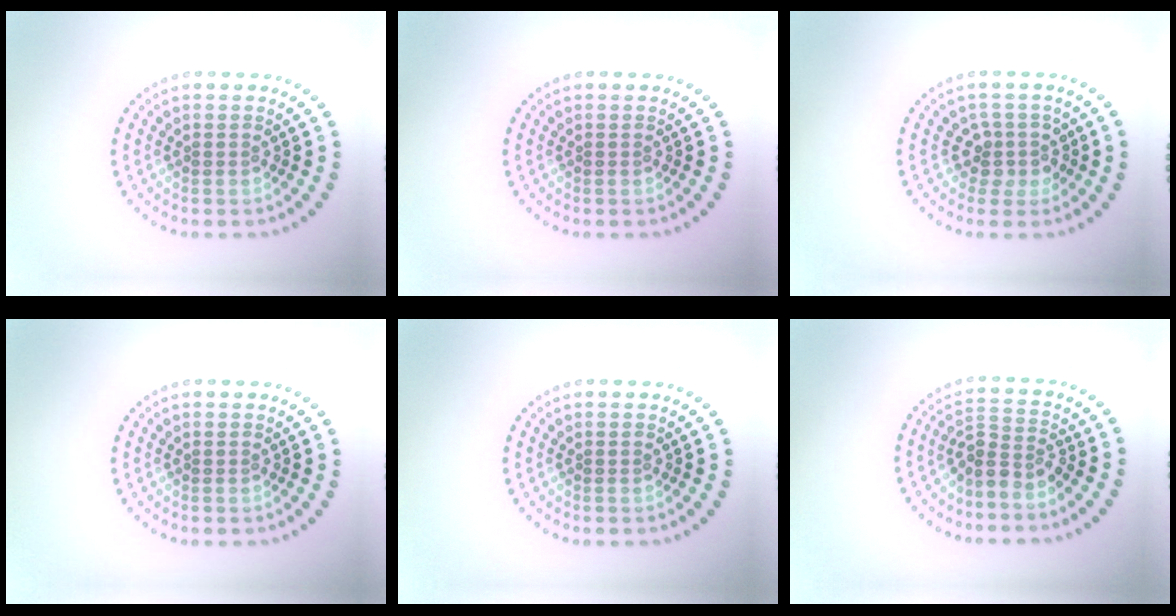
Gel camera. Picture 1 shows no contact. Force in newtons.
{"total": 0.0}
{"total": 2.2, "press": 1.7, "slide": 1.4}
{"total": 0.0}
{"total": 0.0}
{"total": 2.7, "press": 2.0, "slide": 1.8}